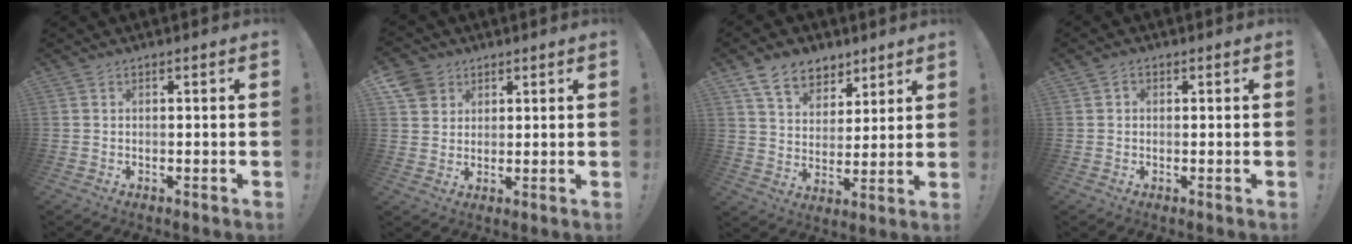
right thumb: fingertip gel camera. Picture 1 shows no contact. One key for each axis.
{"total": 6.4, "fx": 3.5, "fy": 5.1, "fz": 1.4, "tx": -0.031, "ty": -0.016, "tz": 0.072}
{"total": 11.8, "fx": 7.9, "fy": 7.7, "fz": 4.3, "tx": -0.076, "ty": -0.044, "tz": 0.154}
{"total": 1.2, "fx": 0.2, "fy": 1.1, "fz": 0.5, "tx": -0.006, "ty": 0.003, "tz": 0.002}